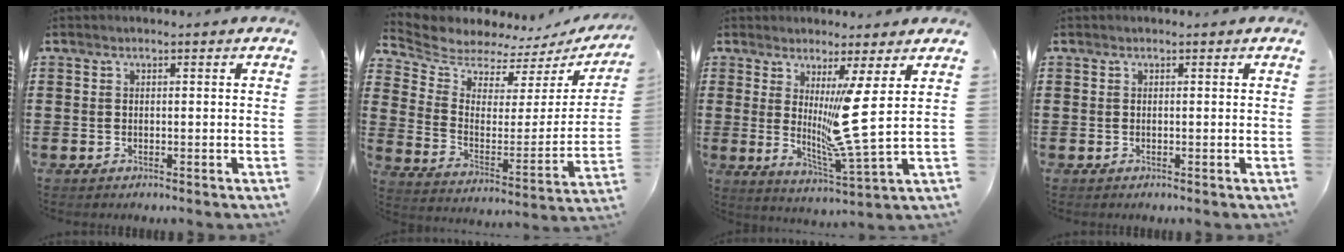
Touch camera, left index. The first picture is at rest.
{"total": 5.3, "force": [5.1, 1.4, 0.3], "torque": [-0.045, -0.044, 0.084]}
{"total": 8.8, "force": [2.9, -0.6, 8.3], "torque": [-0.137, -0.034, 0.046]}
{"total": 0.0}